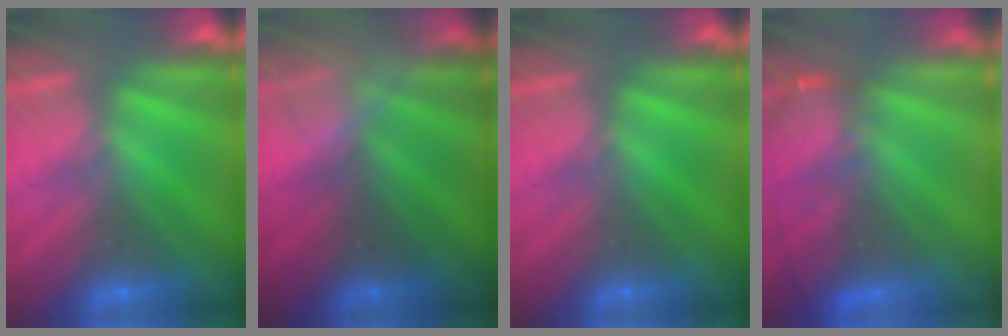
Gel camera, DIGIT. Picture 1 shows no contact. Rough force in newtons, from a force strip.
{"total": 2.5}
{"total": 0.0}
{"total": 3.2}